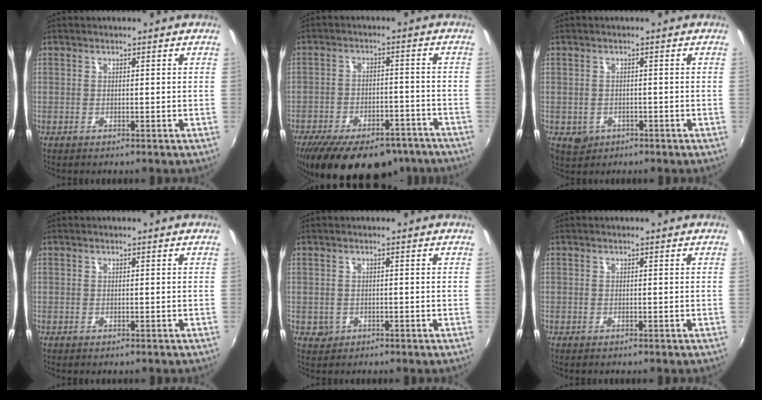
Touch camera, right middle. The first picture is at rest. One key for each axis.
{"total": 21.7, "fx": -16.6, "fy": 9.3, "fz": 10.4, "tx": -0.202, "ty": -0.010, "tz": -0.222}
{"total": 3.2, "fx": -1.1, "fy": 2.9, "fz": 1.0, "tx": -0.026, "ty": -0.004, "tz": -0.010}
{"total": 0.0}
{"total": 1.8, "fx": -0.5, "fy": 1.7, "fz": 0.3, "tx": -0.007, "ty": -0.003, "tz": -0.004}
{"total": 0.0}